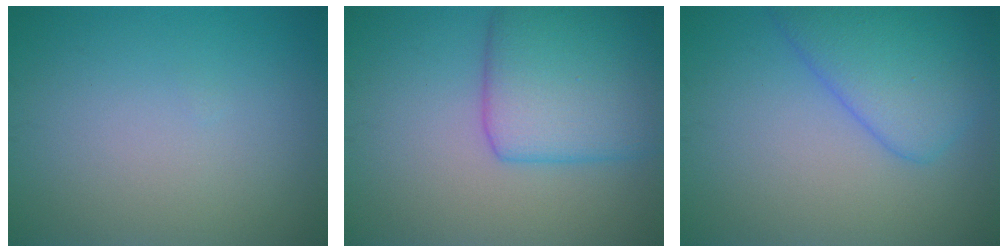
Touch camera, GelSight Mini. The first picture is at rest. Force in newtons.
{"total": 7.2, "press": 7.2, "slide": 0.1}
{"total": 5.5, "press": 5.5, "slide": 0.3}